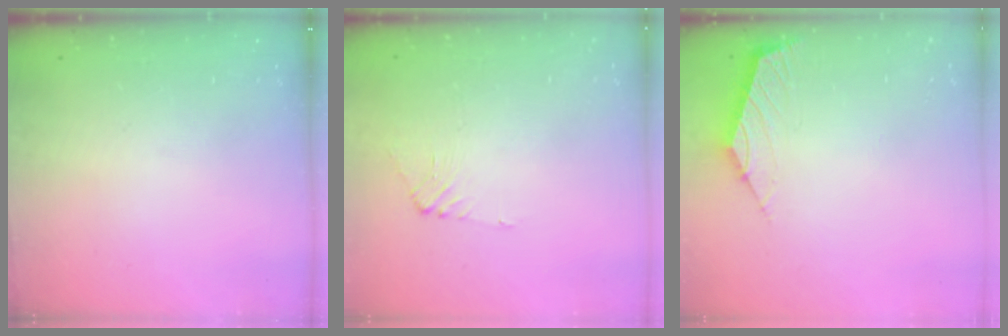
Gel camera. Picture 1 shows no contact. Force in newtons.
{"total": 1.8, "press": 1.8, "slide": 0.4}
{"total": 2.6, "press": 2.5, "slide": 0.6}